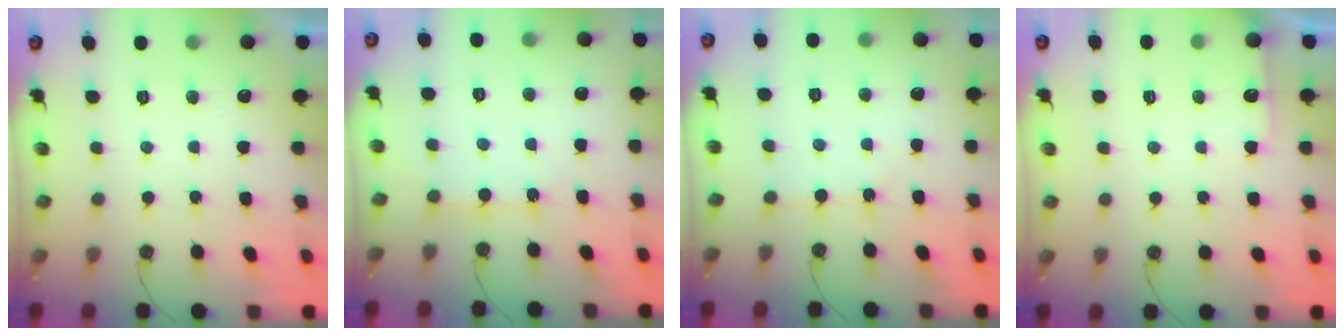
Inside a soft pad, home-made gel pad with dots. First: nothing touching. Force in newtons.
{"total": 5.5, "press": 5.4, "slide": 0.8}
{"total": 1.9, "press": 1.8, "slide": 0.3}
{"total": 4.6, "press": 4.5, "slide": 0.5}